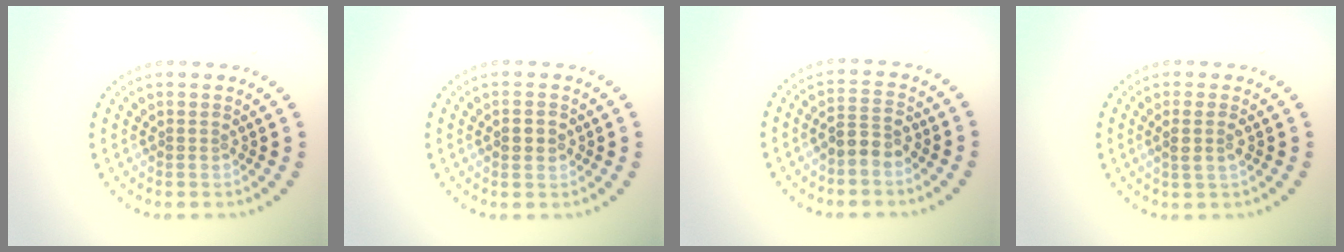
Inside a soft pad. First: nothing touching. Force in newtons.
{"total": 2.3, "press": 2.3, "slide": 0.1}
{"total": 2.4, "press": 2.2, "slide": 1.0}
{"total": 1.8, "press": 1.5, "slide": 1.0}